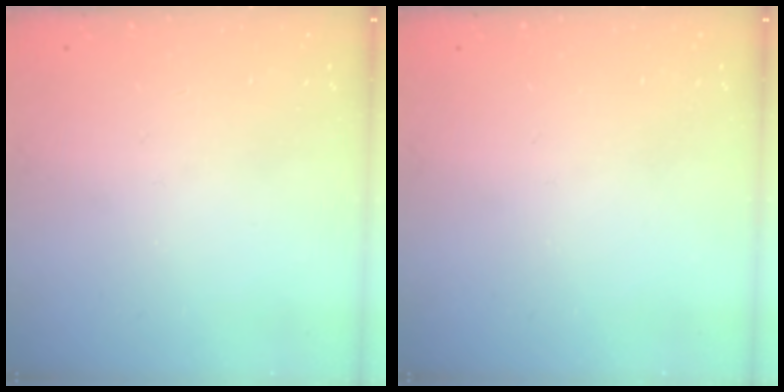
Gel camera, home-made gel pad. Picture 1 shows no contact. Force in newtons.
{"total": 0.0}